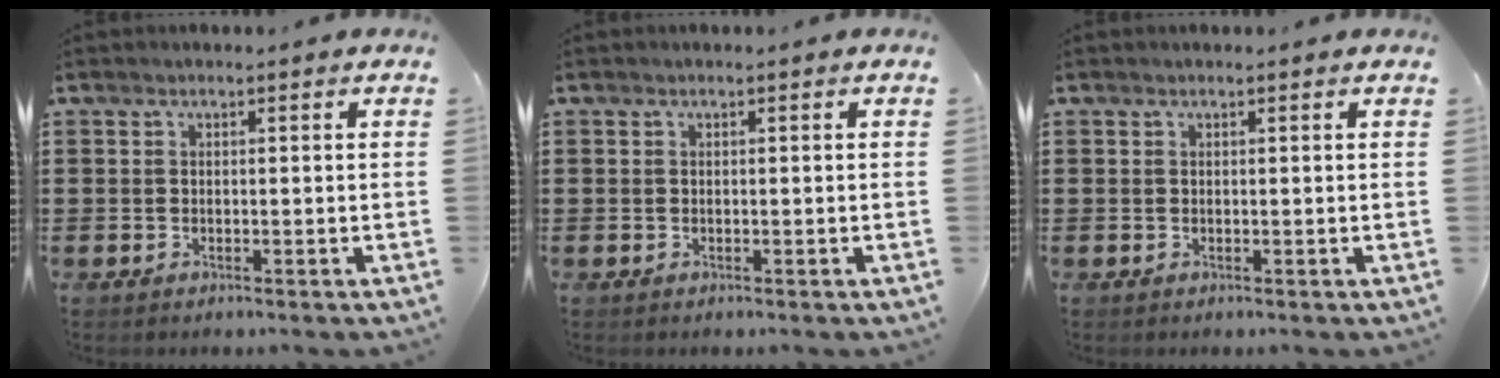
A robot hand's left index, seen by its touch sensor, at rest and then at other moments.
{"total": 0.0}
{"total": 0.0}